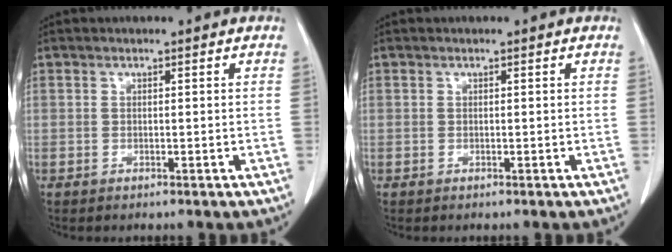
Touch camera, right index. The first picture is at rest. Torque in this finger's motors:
{"motor_torque": [0.00, 0.00, 0.00, 0.00]}